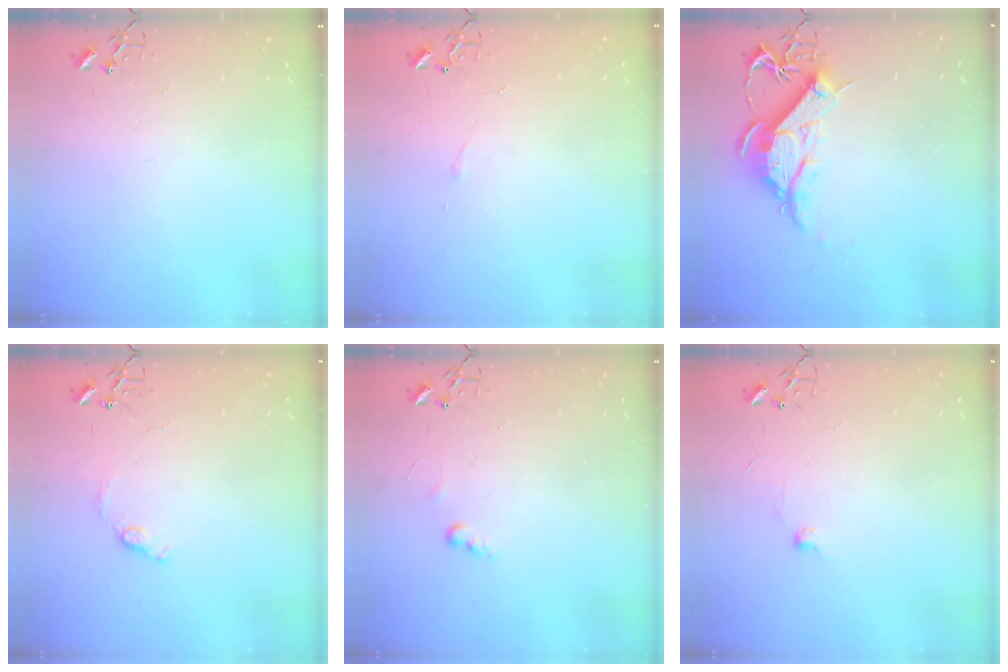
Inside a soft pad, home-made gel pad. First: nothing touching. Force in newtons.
{"total": 3.3, "press": 3.2, "slide": 0.6}
{"total": 12.5, "press": 12.4, "slide": 1.3}
{"total": 7.2, "press": 7.1, "slide": 0.8}
{"total": 6.0, "press": 5.9, "slide": 0.7}
{"total": 5.6, "press": 5.6, "slide": 0.7}